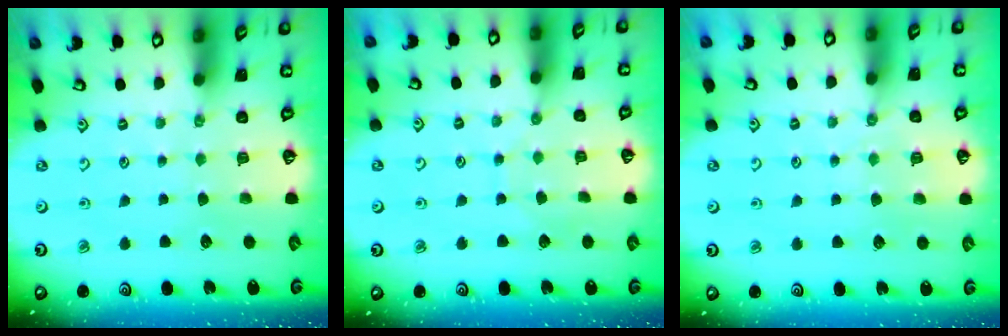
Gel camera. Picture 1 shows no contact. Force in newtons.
{"total": 3.8, "press": 3.8, "slide": 0.2}
{"total": 2.8, "press": 2.8, "slide": 0.3}